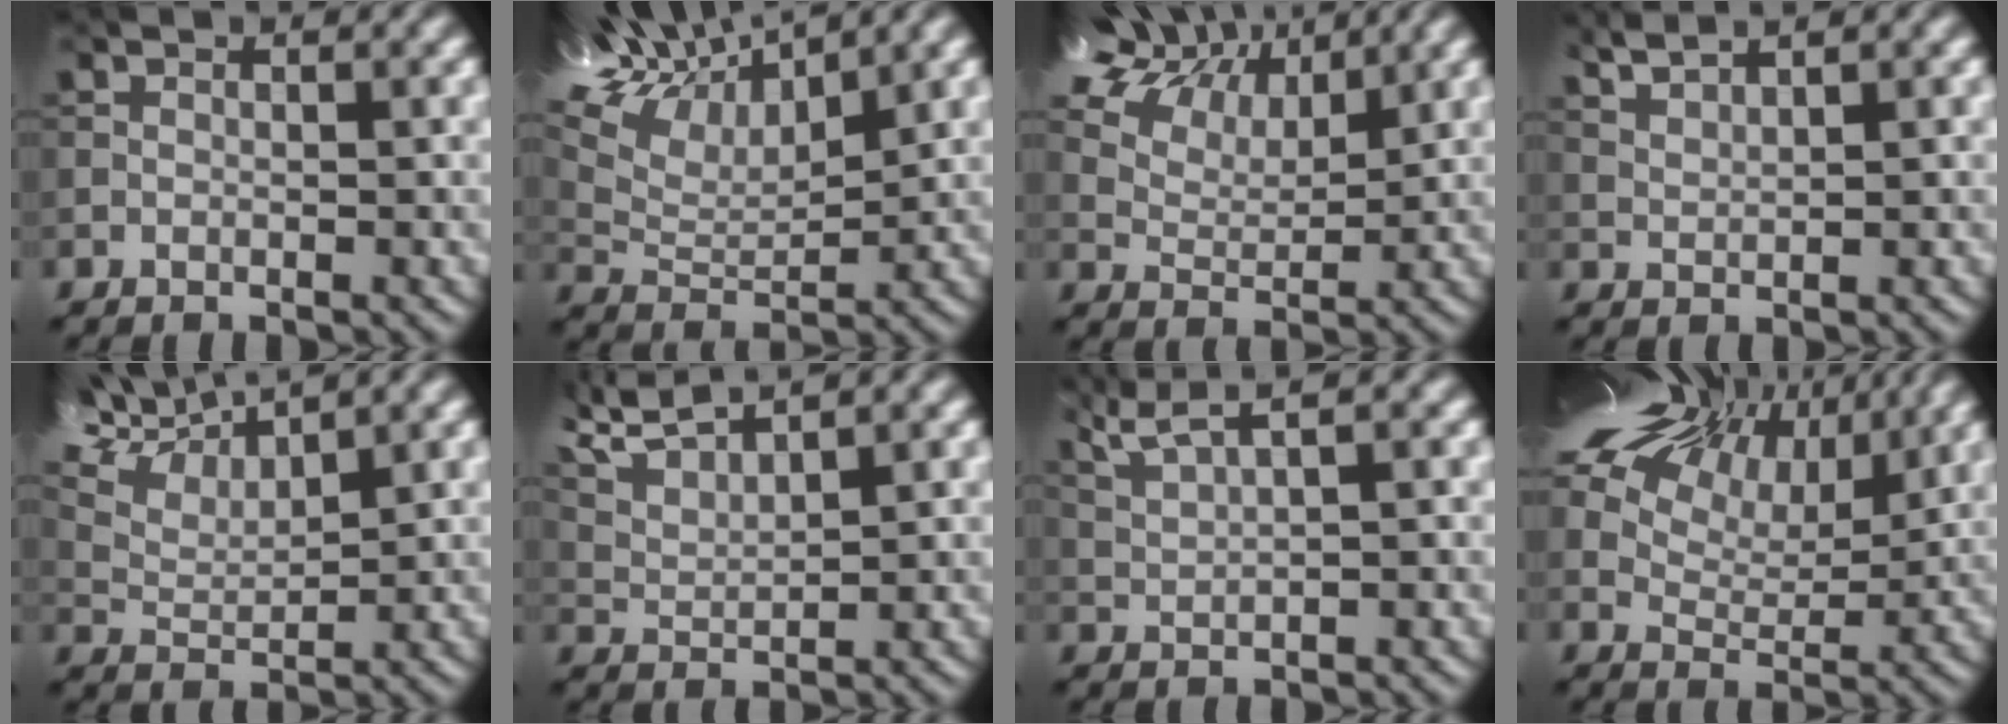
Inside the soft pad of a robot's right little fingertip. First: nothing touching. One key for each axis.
{"total": 9.5, "fx": 7.5, "fy": 2.9, "fz": 5.2, "tx": -0.152, "ty": 0.026, "tz": 0.143}
{"total": 10.8, "fx": 7.3, "fy": 5.6, "fz": 5.7, "tx": -0.144, "ty": 0.025, "tz": 0.146}
{"total": 1.7, "fx": 1.5, "fy": -0.5, "fz": 0.4, "tx": -0.021, "ty": -0.002, "tz": 0.054}
{"total": 7.7, "fx": 6.5, "fy": 1.9, "fz": 3.7, "tx": -0.115, "ty": 0.018, "tz": 0.126}
{"total": 3.7, "fx": 3.5, "fy": -0.1, "fz": 1.3, "tx": -0.058, "ty": 0.006, "tz": 0.093}
{"total": 3.0, "fx": 2.4, "fy": -0.2, "fz": 1.8, "tx": -0.065, "ty": 0.005, "tz": 0.073}
{"total": 17.9, "fx": 10.6, "fy": 10.1, "fz": 10.3, "tx": -0.233, "ty": 0.062, "tz": 0.203}